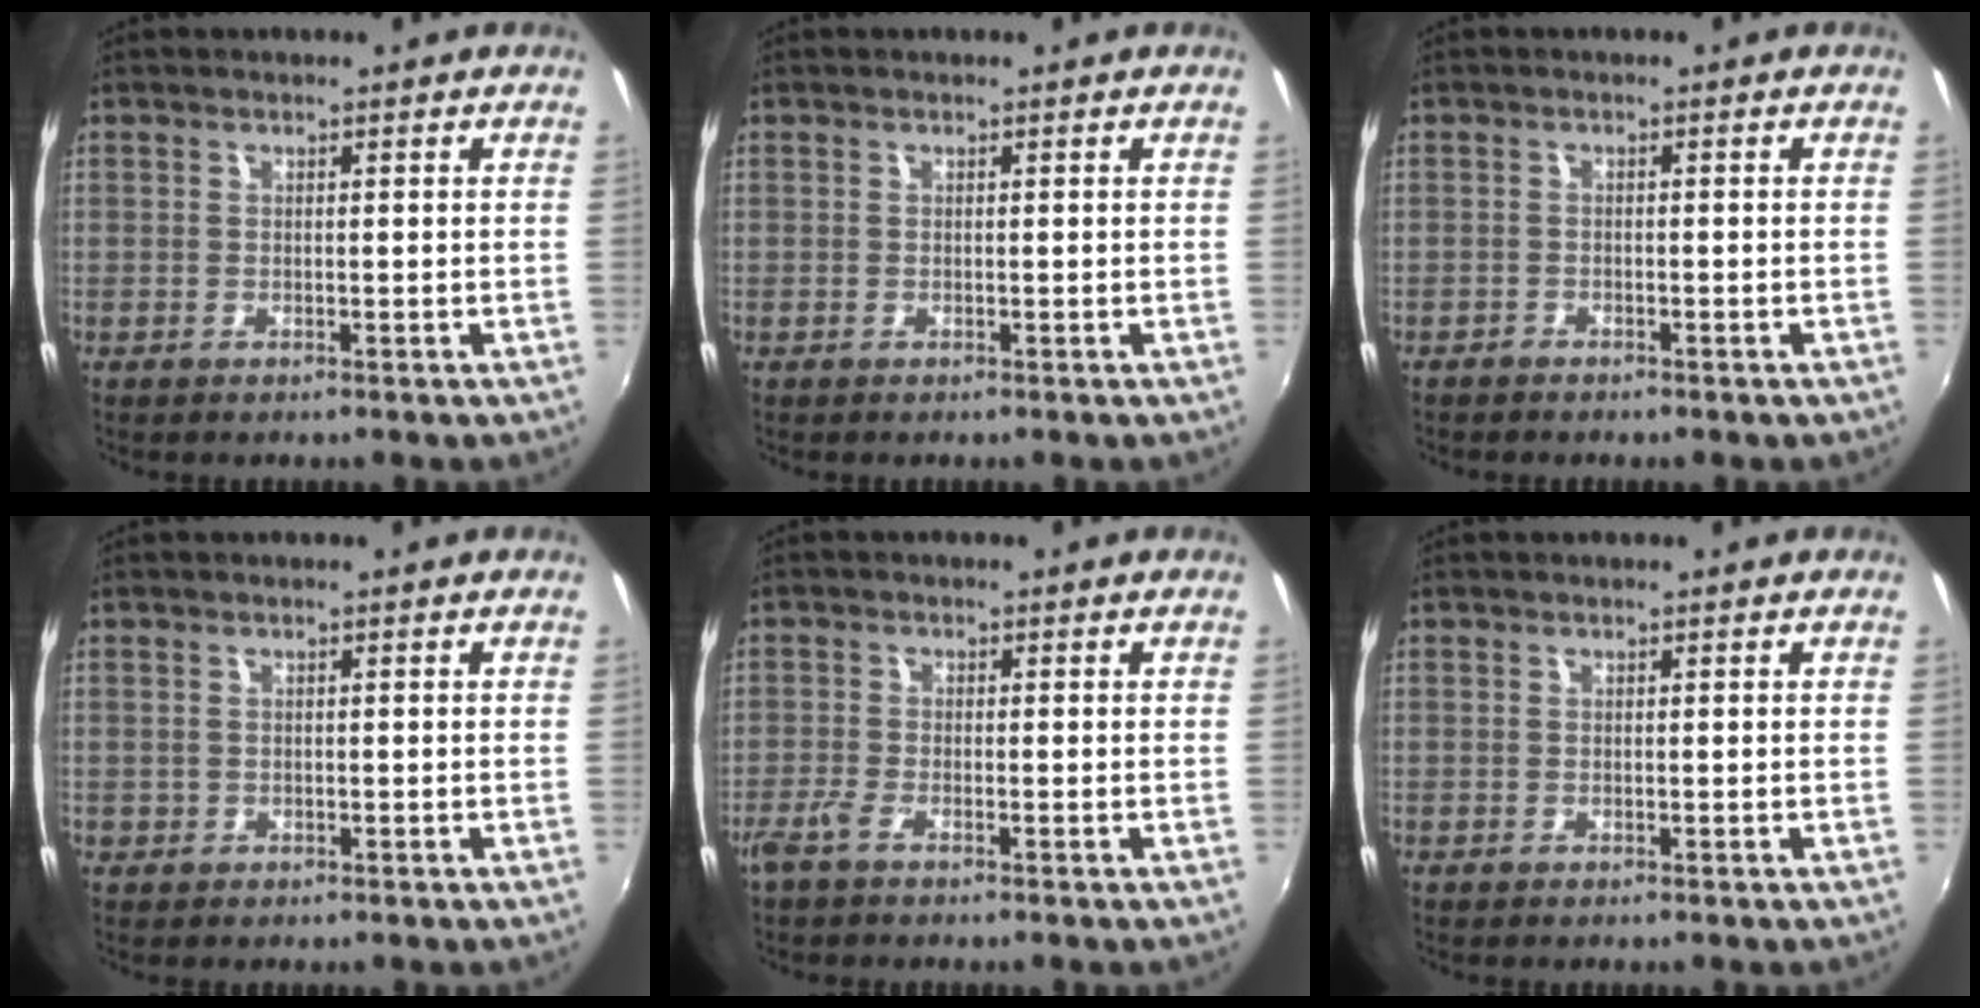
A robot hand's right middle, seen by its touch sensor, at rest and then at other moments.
{"total": 0.0}
{"total": 1.8, "force": [-1.6, 0.7, 0.5], "torque": [-0.017, -0.005, -0.026]}
{"total": 0.9, "force": [-0.2, 0.9, 0.2], "torque": [-0.003, -0.003, -0.003]}
{"total": 2.4, "force": [-1.9, 0.2, 1.6], "torque": [-0.042, -0.006, -0.042]}
{"total": 0.0}